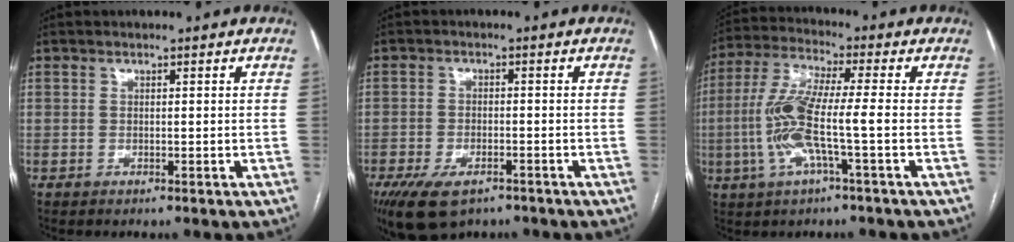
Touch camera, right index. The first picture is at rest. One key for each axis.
{"total": 9.4, "fx": -6.1, "fy": 4.6, "fz": 5.6, "tx": -0.105, "ty": -0.008, "tz": -0.096}
{"total": 10.9, "fx": -2.2, "fy": 0.6, "fz": 10.6, "tx": -0.229, "ty": 0.007, "tz": -0.051}